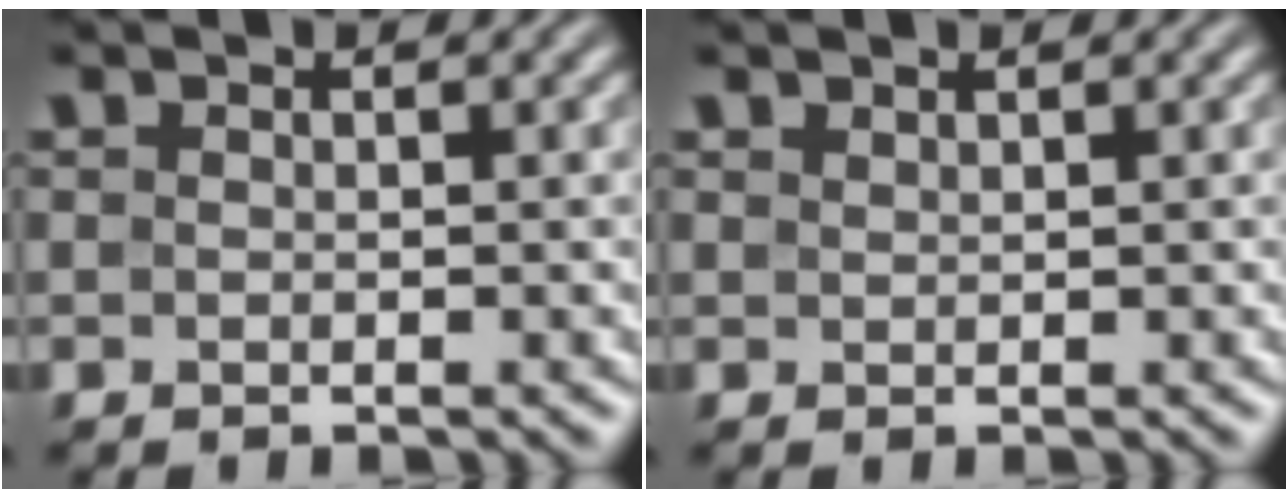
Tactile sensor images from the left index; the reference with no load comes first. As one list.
[{"total": 0.5, "force": [0.5, 0.1, 0.0], "torque": [-0.003, -0.001, 0.012]}]